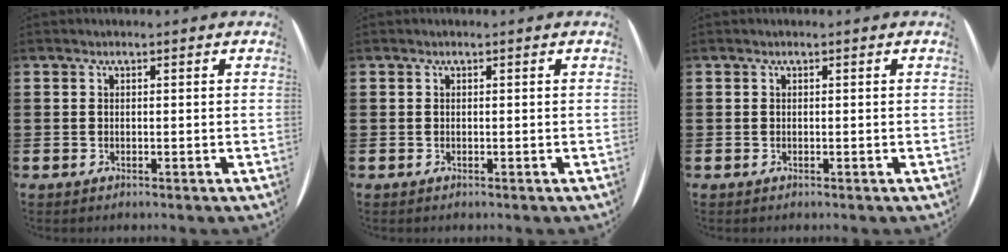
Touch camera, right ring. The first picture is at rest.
{"total": 0.0}
{"total": 0.0}